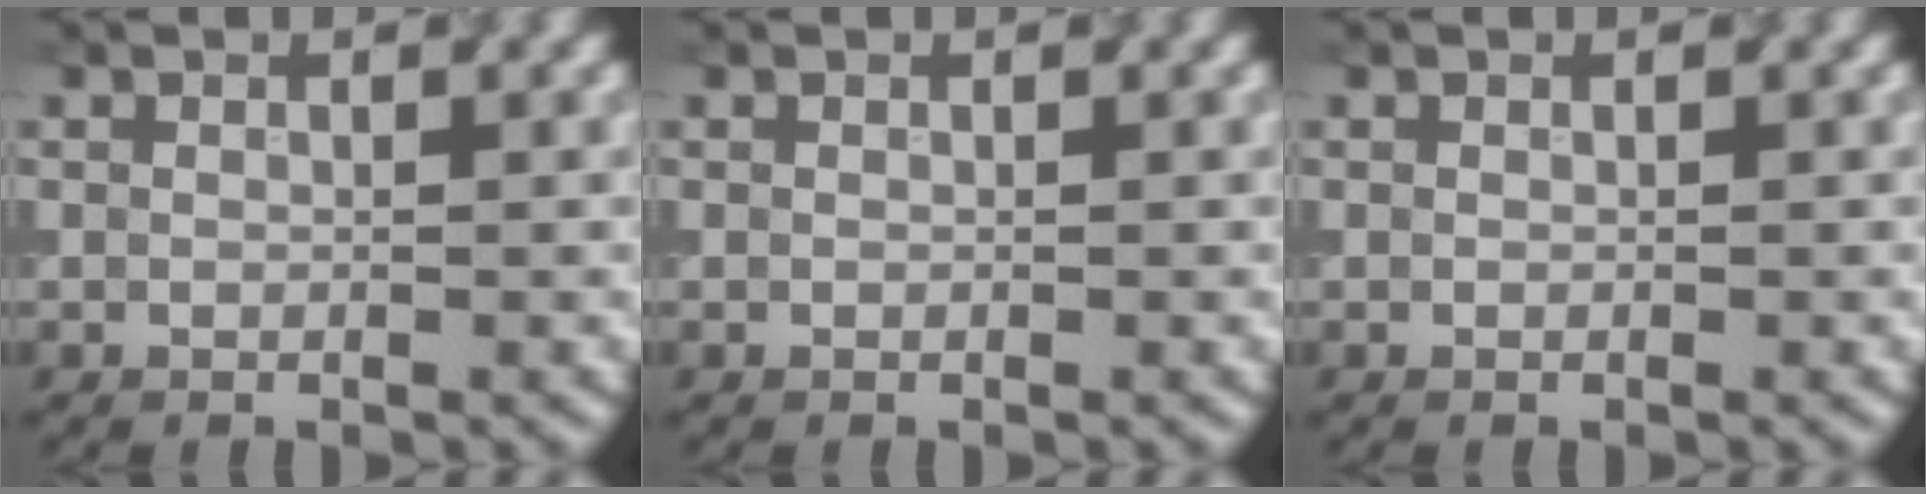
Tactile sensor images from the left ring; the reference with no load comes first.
{"total": 0.0}
{"total": 0.0}